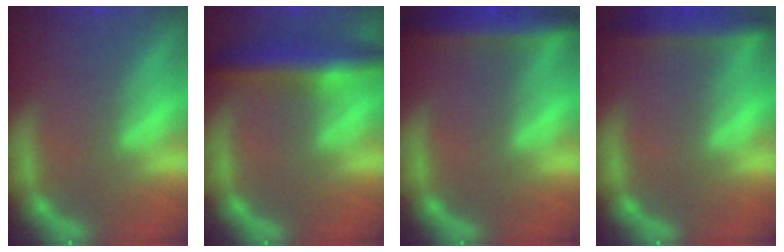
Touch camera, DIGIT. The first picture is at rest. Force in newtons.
{"total": 6.0}
{"total": 5.5}
{"total": 4.0}